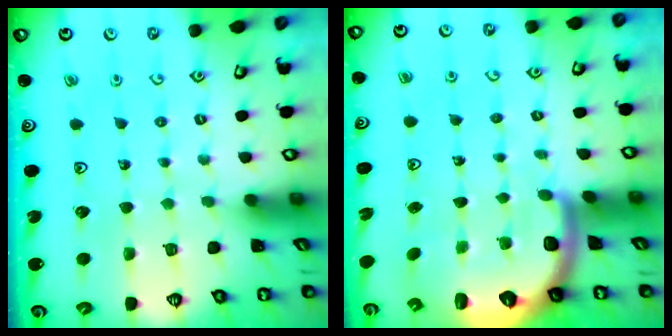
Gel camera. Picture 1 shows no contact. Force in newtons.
{"total": 3.6, "press": 3.2, "slide": 1.5}